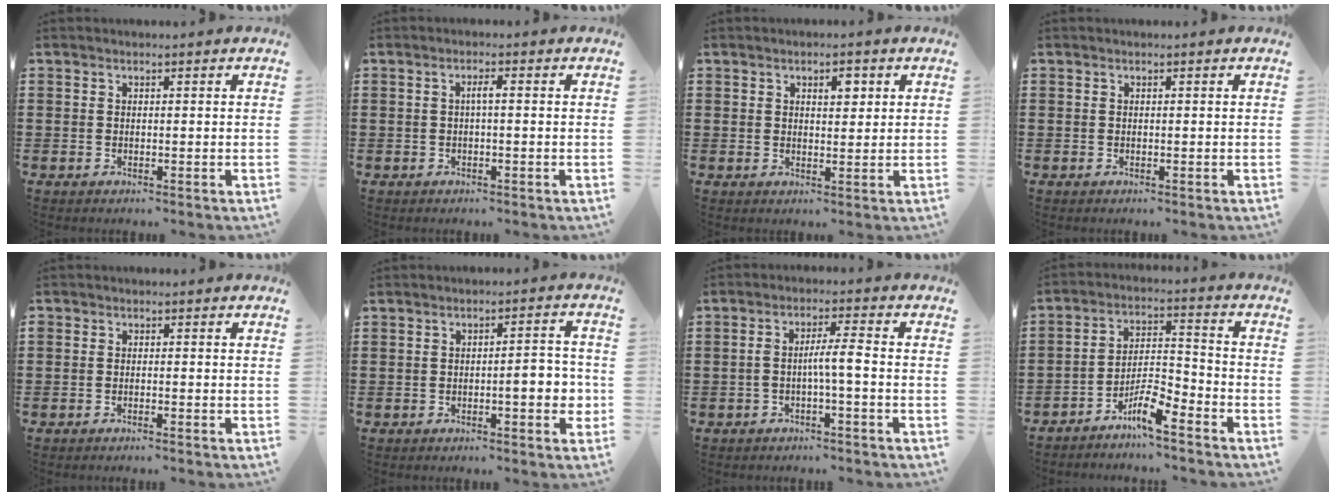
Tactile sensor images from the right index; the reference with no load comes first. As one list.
[{"total": 1.6, "force": [-0.2, 0.2, 1.6], "torque": [-0.030, 0.001, -0.006]}, {"total": 2.9, "force": [1.3, 1.4, 2.2], "torque": [-0.031, 0.001, 0.018]}, {"total": 0.0}, {"total": 0.8, "force": [-0.8, 0.0, 0.0], "torque": [-0.003, 0.001, -0.017]}, {"total": 4.6, "force": [-1.1, 1.1, 4.3], "torque": [-0.056, 0.001, -0.024]}, {"total": 3.8, "force": [-1.0, 0.2, 3.7], "torque": [-0.068, 0.001, -0.022]}, {"total": 6.4, "force": [-4.9, 1.5, 3.8], "torque": [-0.078, 0.007, -0.094]}]